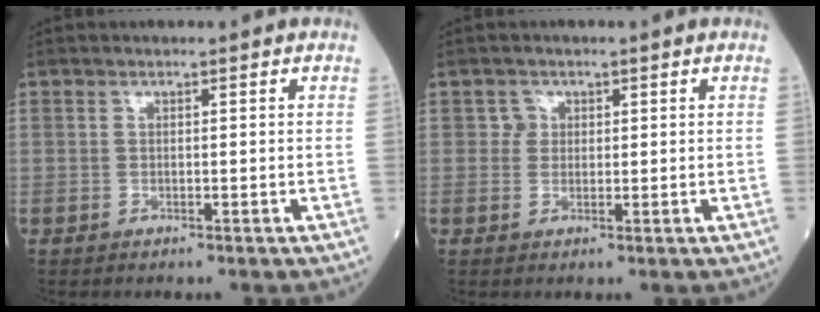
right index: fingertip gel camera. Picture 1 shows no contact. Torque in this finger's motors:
{"motor_torque": [-0.19, -0.13, -0.09, -0.02]}